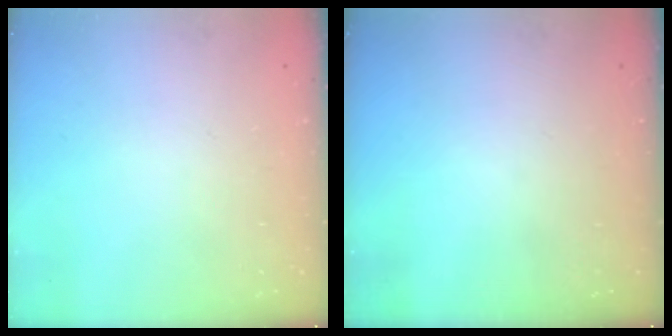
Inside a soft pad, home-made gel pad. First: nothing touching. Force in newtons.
{"total": 0.0}